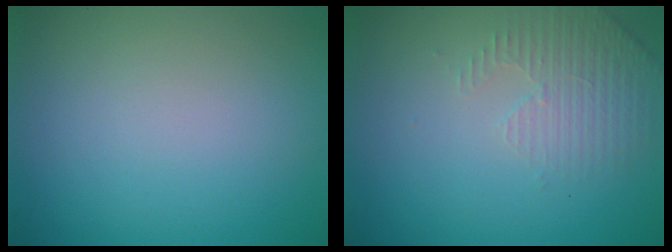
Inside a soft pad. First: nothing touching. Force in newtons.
{"total": 2.8, "press": 2.7, "slide": 0.8}